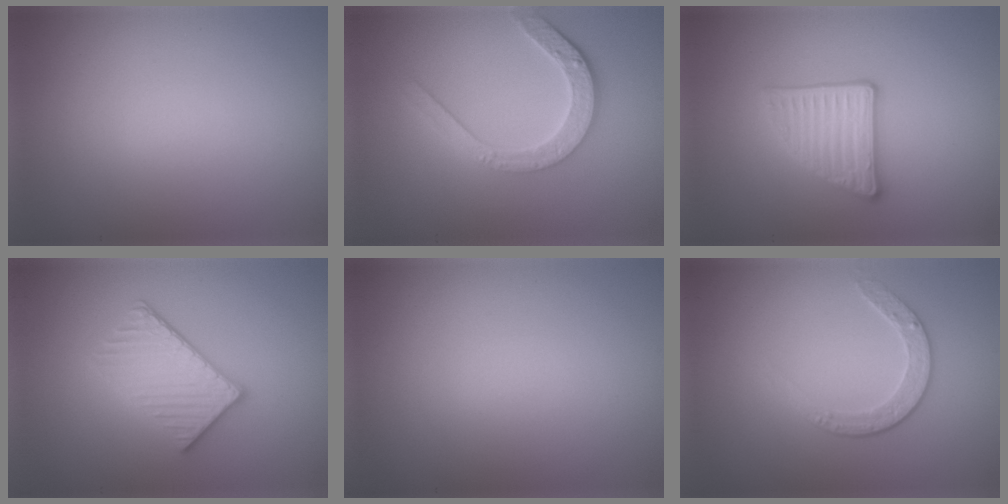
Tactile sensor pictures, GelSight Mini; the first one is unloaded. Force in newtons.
{"total": 4.6, "press": 3.5, "slide": 3.0}
{"total": 3.5, "press": 3.0, "slide": 1.7}
{"total": 3.8, "press": 3.2, "slide": 2.0}
{"total": 0.0}
{"total": 2.2, "press": 1.6, "slide": 1.5}